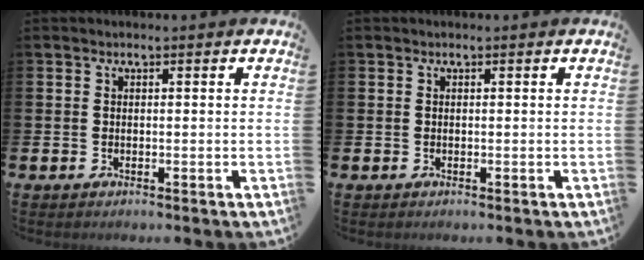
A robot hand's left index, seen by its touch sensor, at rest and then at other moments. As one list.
[{"total": 0.0}]